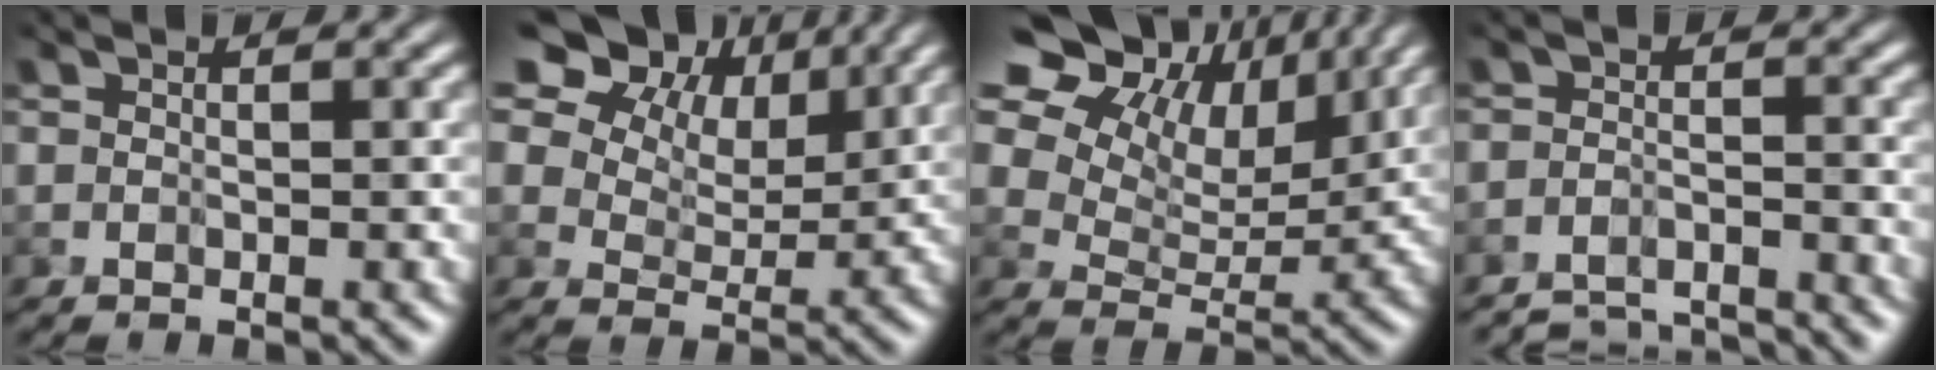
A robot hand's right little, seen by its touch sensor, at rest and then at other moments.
{"total": 16.0, "force": [8.6, 10.8, 8.0], "torque": [-0.163, 0.039, 0.172]}
{"total": 17.1, "force": [10.3, 10.4, 8.8], "torque": [-0.187, 0.046, 0.191]}
{"total": 5.4, "force": [-5.3, 0.9, 0.8], "torque": [-0.008, -0.009, -0.085]}